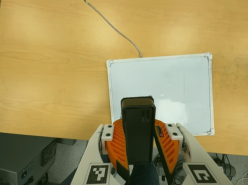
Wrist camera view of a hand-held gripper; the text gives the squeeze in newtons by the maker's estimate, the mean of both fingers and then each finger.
{"total": 9.9, "left": 10.1, "right": 9.6}